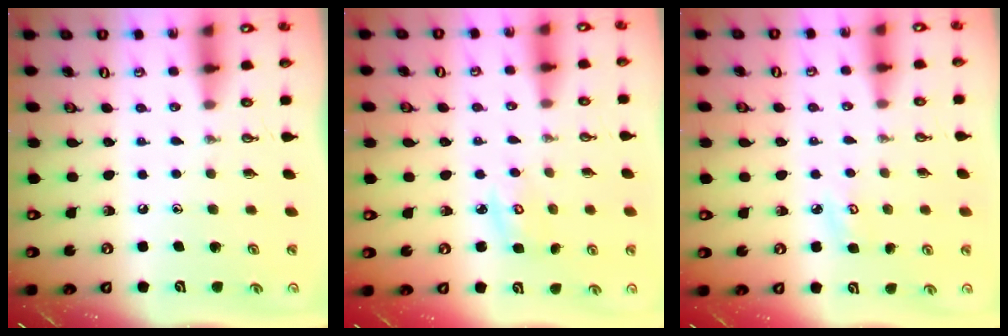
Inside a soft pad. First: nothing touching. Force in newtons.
{"total": 4.4, "press": 4.4, "slide": 0.5}
{"total": 3.6, "press": 3.6, "slide": 0.3}